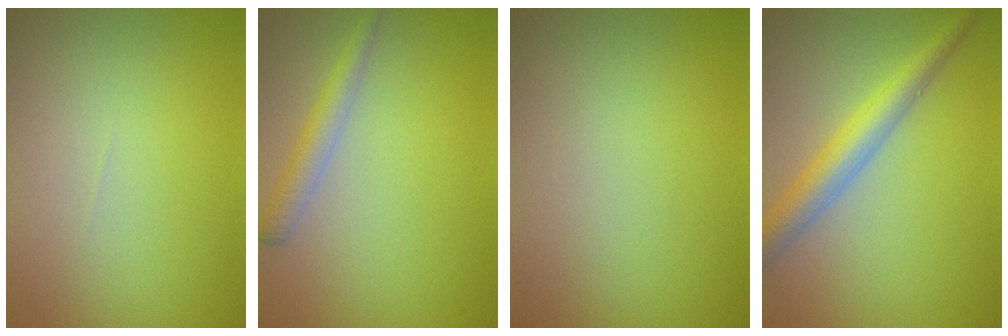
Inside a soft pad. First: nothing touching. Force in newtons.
{"total": 2.2, "press": 2.2, "slide": 0.1}
{"total": 0.0}
{"total": 4.1, "press": 4.1, "slide": 0.0}